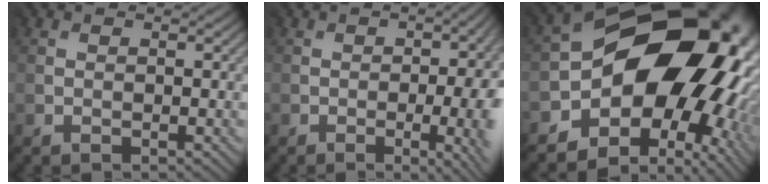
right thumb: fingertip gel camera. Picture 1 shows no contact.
{"total": 8.6, "force": [-2.7, 3.1, 7.5], "torque": [-0.067, -0.010, -0.030]}
{"total": 16.9, "force": [-0.8, 13.0, 10.9], "torque": [-0.152, -0.027, 0.008]}